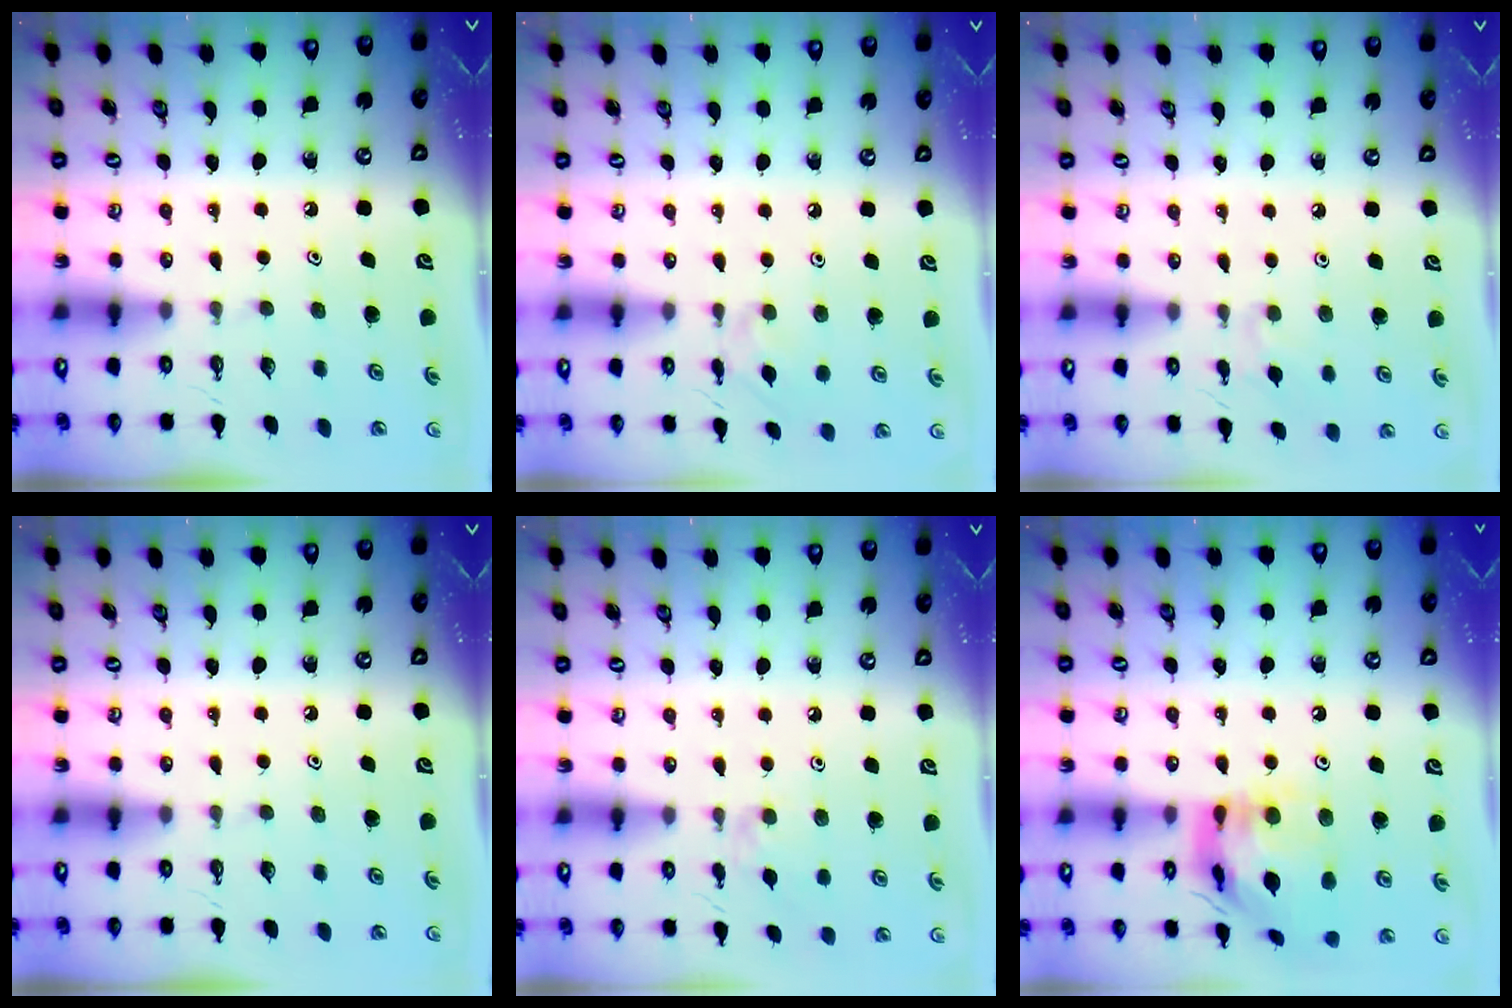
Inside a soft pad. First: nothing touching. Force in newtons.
{"total": 2.4, "press": 2.4, "slide": 0.5}
{"total": 4.3, "press": 4.3, "slide": 0.7}
{"total": 0.0}
{"total": 2.6, "press": 2.6, "slide": 0.5}
{"total": 17.3, "press": 17.2, "slide": 1.8}